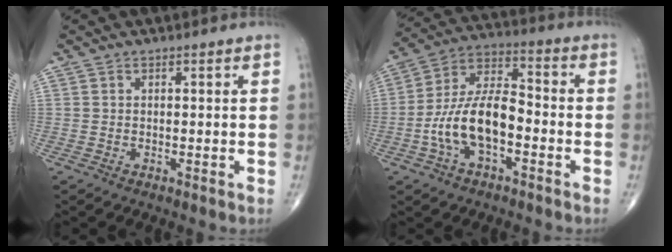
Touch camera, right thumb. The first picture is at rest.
{"total": 13.5, "force": [-3.7, 6.5, 11.2], "torque": [-0.214, 0.047, -0.073]}